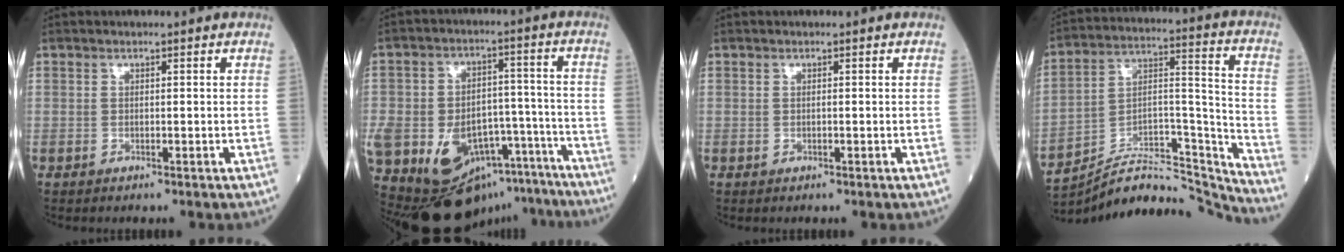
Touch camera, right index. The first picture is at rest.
{"total": 29.4, "force": [-16.2, 18.8, 15.8], "torque": [-0.375, 0.019, -0.223]}
{"total": 0.0}
{"total": 17.6, "force": [-17.2, 1.2, 3.3], "torque": [-0.041, 0.063, -0.282]}